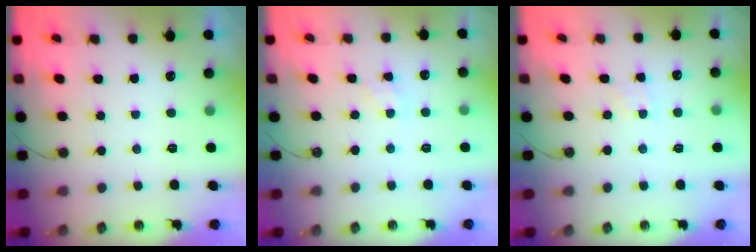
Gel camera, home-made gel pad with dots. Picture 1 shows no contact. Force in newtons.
{"total": 2.2, "press": 2.2, "slide": 0.2}
{"total": 2.7, "press": 2.7, "slide": 0.4}